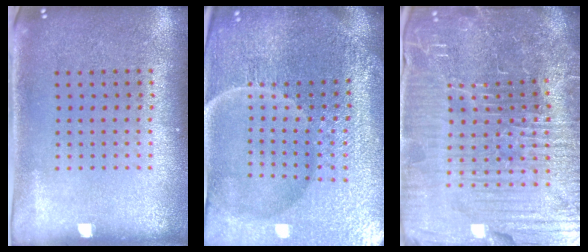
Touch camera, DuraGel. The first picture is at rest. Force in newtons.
{"total": 6.3, "press": 5.7, "slide": 2.7}
{"total": 7.5, "press": 6.7, "slide": 3.4}